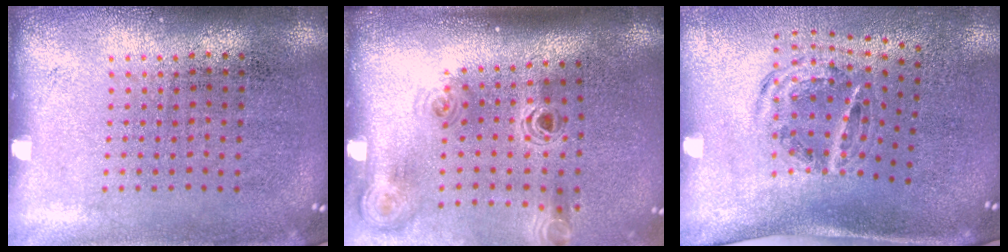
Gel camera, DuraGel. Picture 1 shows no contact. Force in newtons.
{"total": 1.4, "press": 1.2, "slide": 0.8}
{"total": 1.2, "press": 1.0, "slide": 0.6}